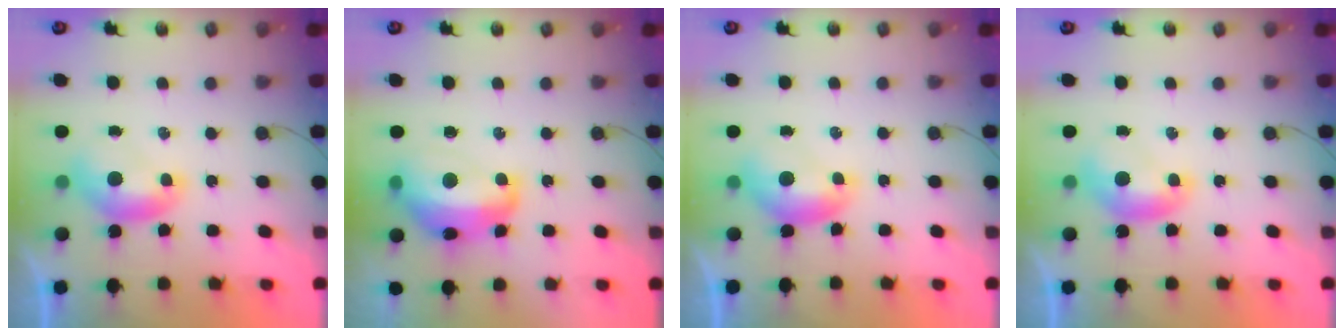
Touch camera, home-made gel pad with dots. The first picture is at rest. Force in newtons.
{"total": 8.1, "press": 8.0, "slide": 0.9}
{"total": 0.5, "press": 0.2, "slide": 0.5}
{"total": 0.0}